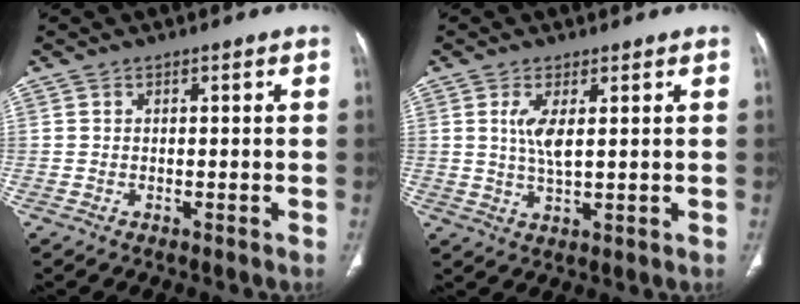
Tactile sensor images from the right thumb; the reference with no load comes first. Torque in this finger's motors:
{"motor_torque": [0.35, 0.82, -0.23, 0.13, 0.19]}